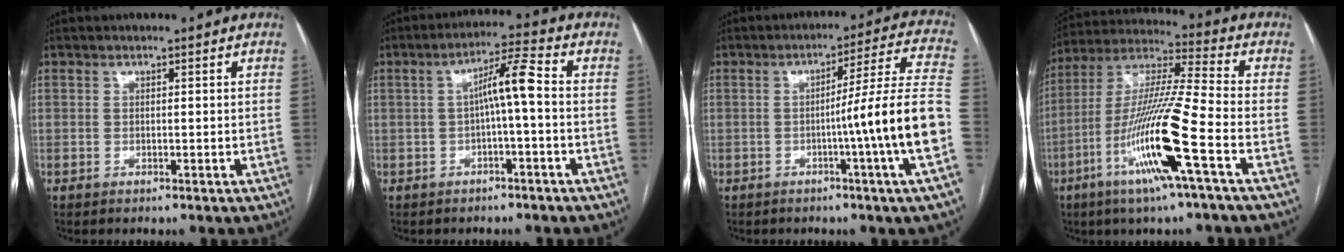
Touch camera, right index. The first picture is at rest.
{"total": 5.9, "force": [-0.3, 0.2, 5.9], "torque": [-0.098, 0.024, -0.002]}
{"total": 13.9, "force": [-3.5, -2.9, 13.1], "torque": [-0.176, 0.002, -0.057]}
{"total": 16.9, "force": [-6.5, -0.5, 15.5], "torque": [-0.312, -0.014, -0.127]}